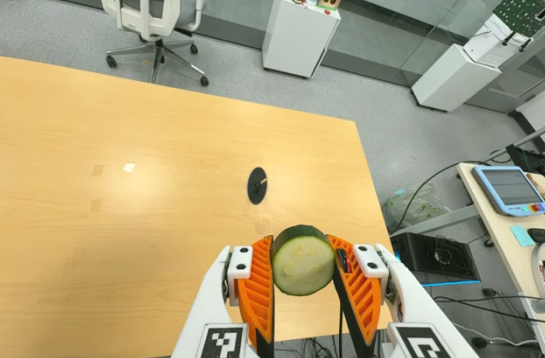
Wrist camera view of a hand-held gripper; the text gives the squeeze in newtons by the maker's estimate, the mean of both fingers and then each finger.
{"total": 11.5, "left": 10.9, "right": 12.0}